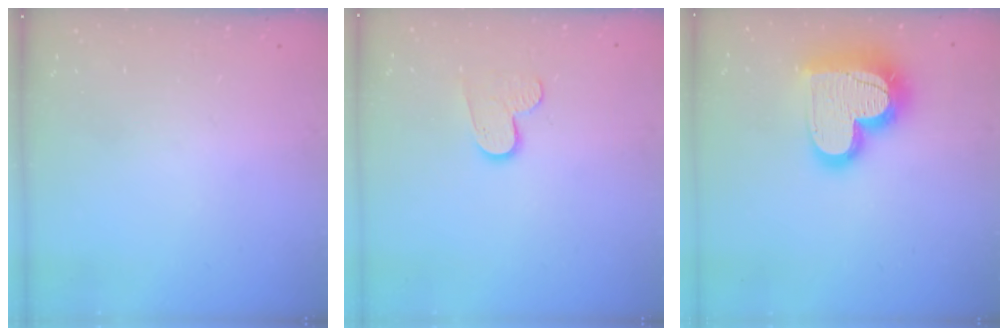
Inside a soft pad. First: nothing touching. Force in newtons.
{"total": 7.8, "press": 7.7, "slide": 0.6}
{"total": 21.1, "press": 21.1, "slide": 1.5}